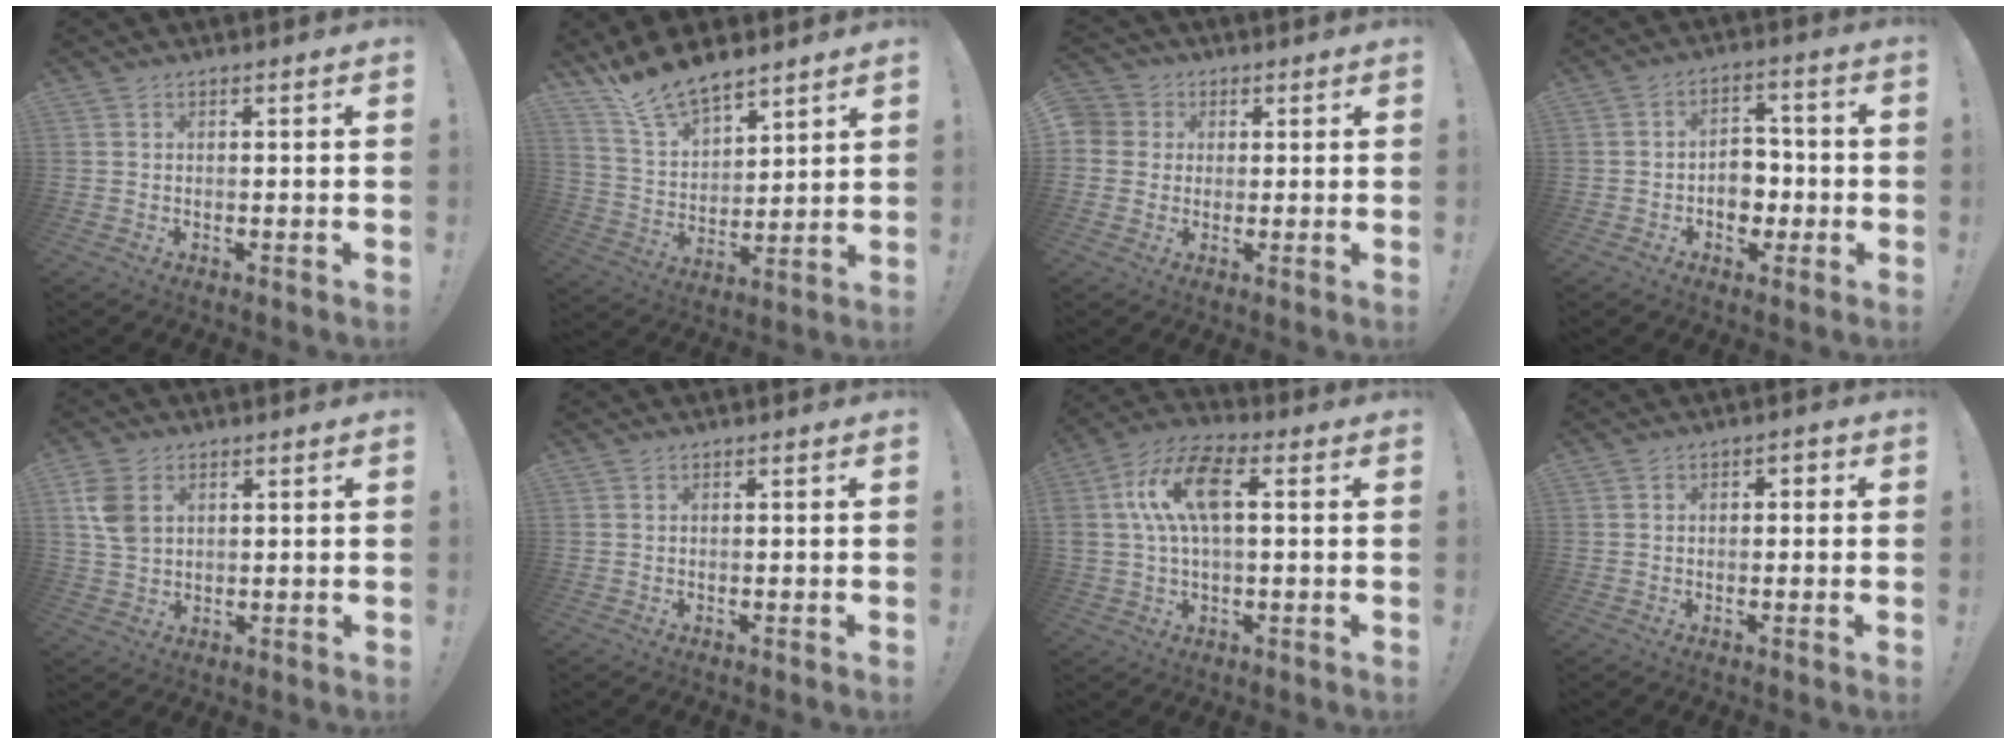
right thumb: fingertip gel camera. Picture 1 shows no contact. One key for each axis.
{"total": 12.8, "fx": 11.3, "fy": 4.0, "fz": 4.5, "tx": -0.099, "ty": -0.082, "tz": 0.212}
{"total": 5.6, "fx": 0.8, "fy": 5.4, "fz": 1.3, "tx": -0.026, "ty": -0.001, "tz": 0.016}
{"total": 8.4, "fx": -1.4, "fy": 6.8, "fz": 4.6, "tx": -0.055, "ty": 0.011, "tz": -0.020}
{"total": 7.8, "fx": 2.7, "fy": 5.6, "fz": 4.7, "tx": -0.083, "ty": -0.006, "tz": 0.052}
{"total": 0.0}
{"total": 13.6, "fx": 2.6, "fy": 7.2, "fz": 11.3, "tx": -0.216, "ty": 0.018, "tz": 0.049}
{"total": 1.9, "fx": -0.7, "fy": 1.4, "fz": 1.0, "tx": -0.006, "ty": 0.005, "tz": -0.017}